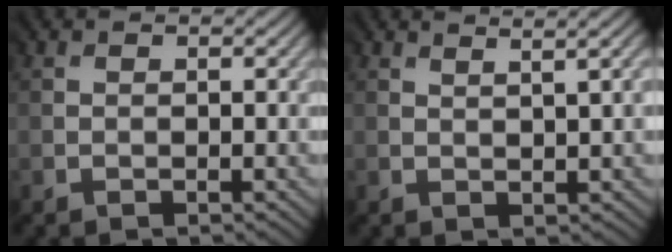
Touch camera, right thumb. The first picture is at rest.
{"total": 2.0, "force": [1.6, -0.4, 1.2], "torque": [-0.019, 0.004, 0.026]}